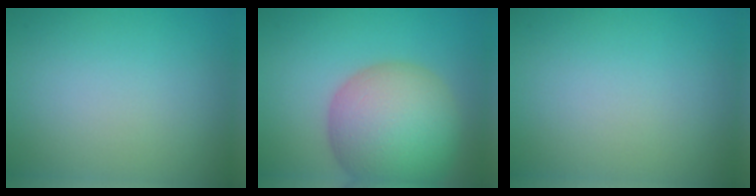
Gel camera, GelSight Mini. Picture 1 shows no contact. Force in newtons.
{"total": 11.4, "press": 11.4, "slide": 0.6}
{"total": 0.0}